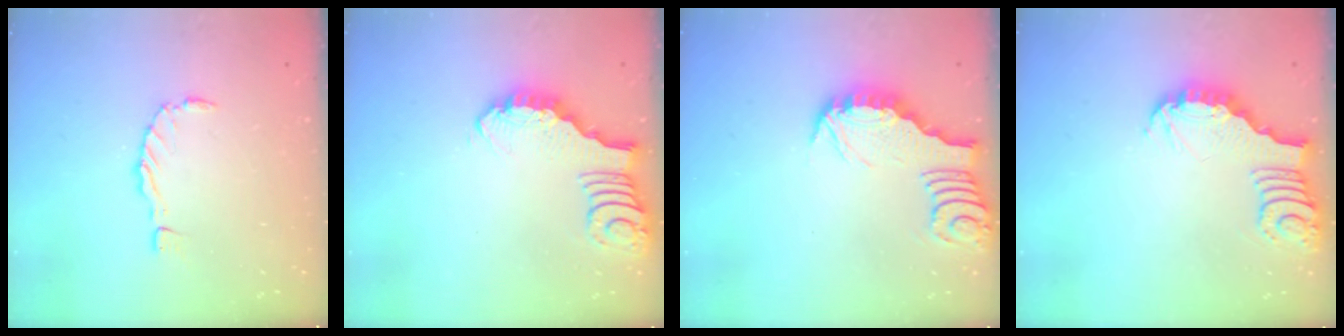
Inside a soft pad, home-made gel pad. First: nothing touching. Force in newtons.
{"total": 3.2, "press": 3.2, "slide": 0.3}
{"total": 3.4, "press": 3.4, "slide": 0.4}
{"total": 3.7, "press": 3.7, "slide": 0.1}